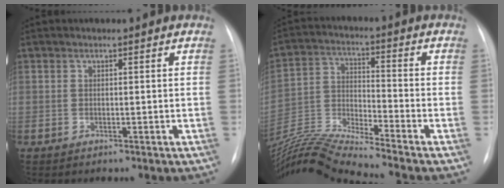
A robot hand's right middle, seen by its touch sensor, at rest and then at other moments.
{"total": 15.5, "force": [-14.5, -2.2, 5.1], "torque": [-0.105, 0.002, -0.269]}